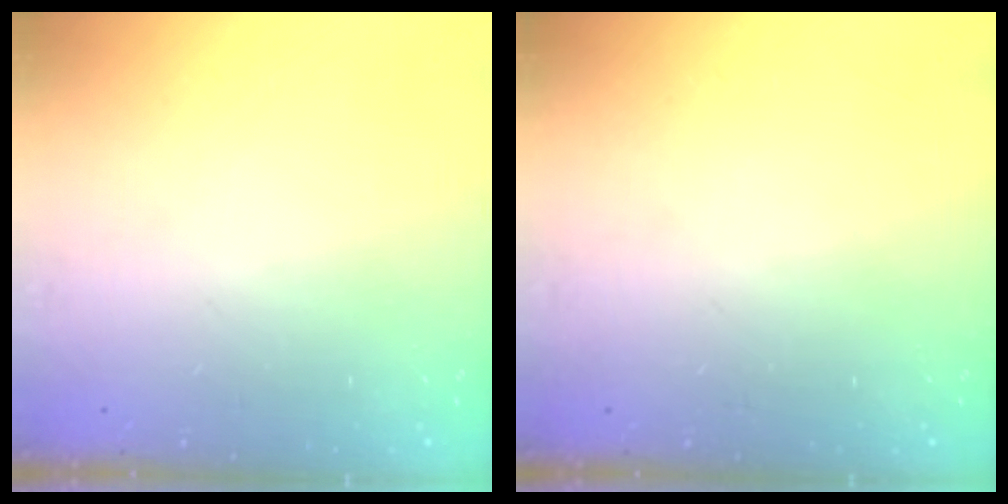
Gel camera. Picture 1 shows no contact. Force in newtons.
{"total": 0.0}